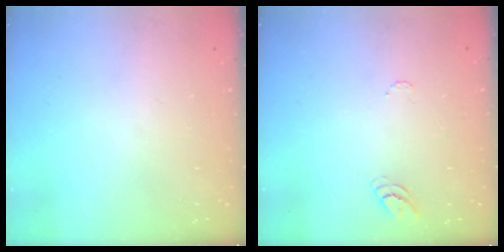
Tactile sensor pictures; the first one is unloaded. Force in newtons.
{"total": 5.1, "press": 5.1, "slide": 0.4}